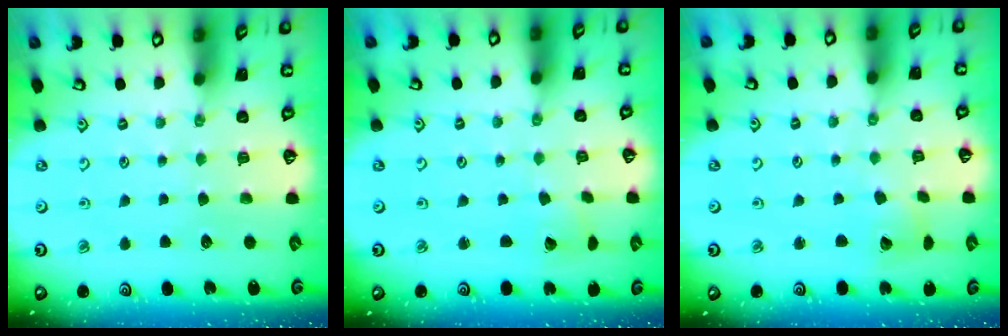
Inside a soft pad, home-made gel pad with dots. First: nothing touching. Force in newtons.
{"total": 3.2, "press": 3.2, "slide": 0.2}
{"total": 4.8, "press": 4.8, "slide": 0.5}